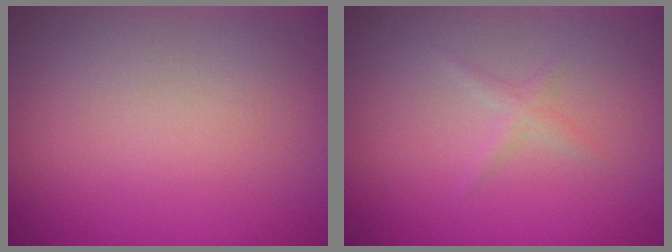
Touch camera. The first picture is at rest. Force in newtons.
{"total": 1.0, "press": 1.0, "slide": 0.1}